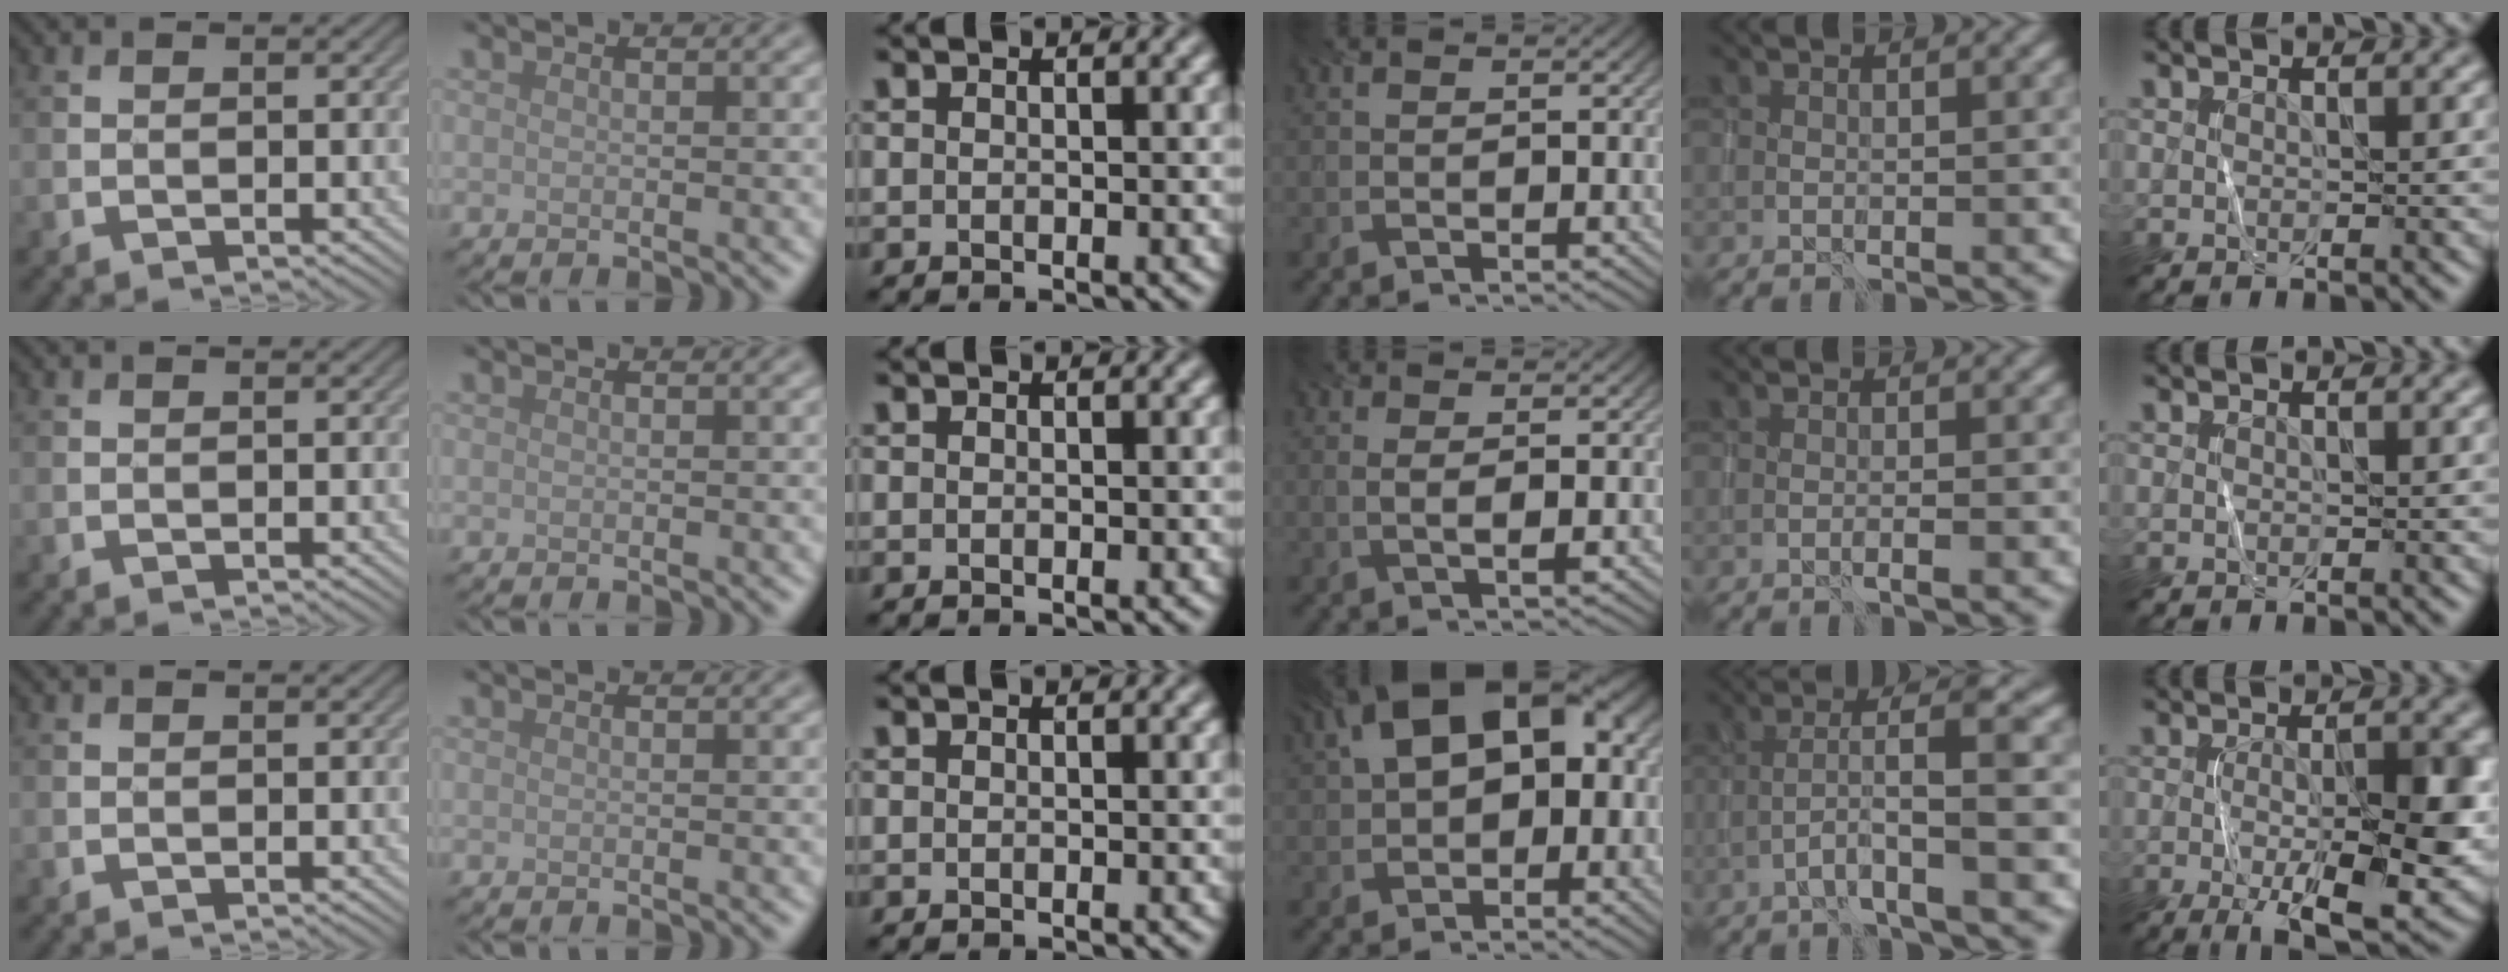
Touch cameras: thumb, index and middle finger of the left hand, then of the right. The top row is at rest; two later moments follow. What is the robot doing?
{"motion": "wrap", "object": "sponge"}